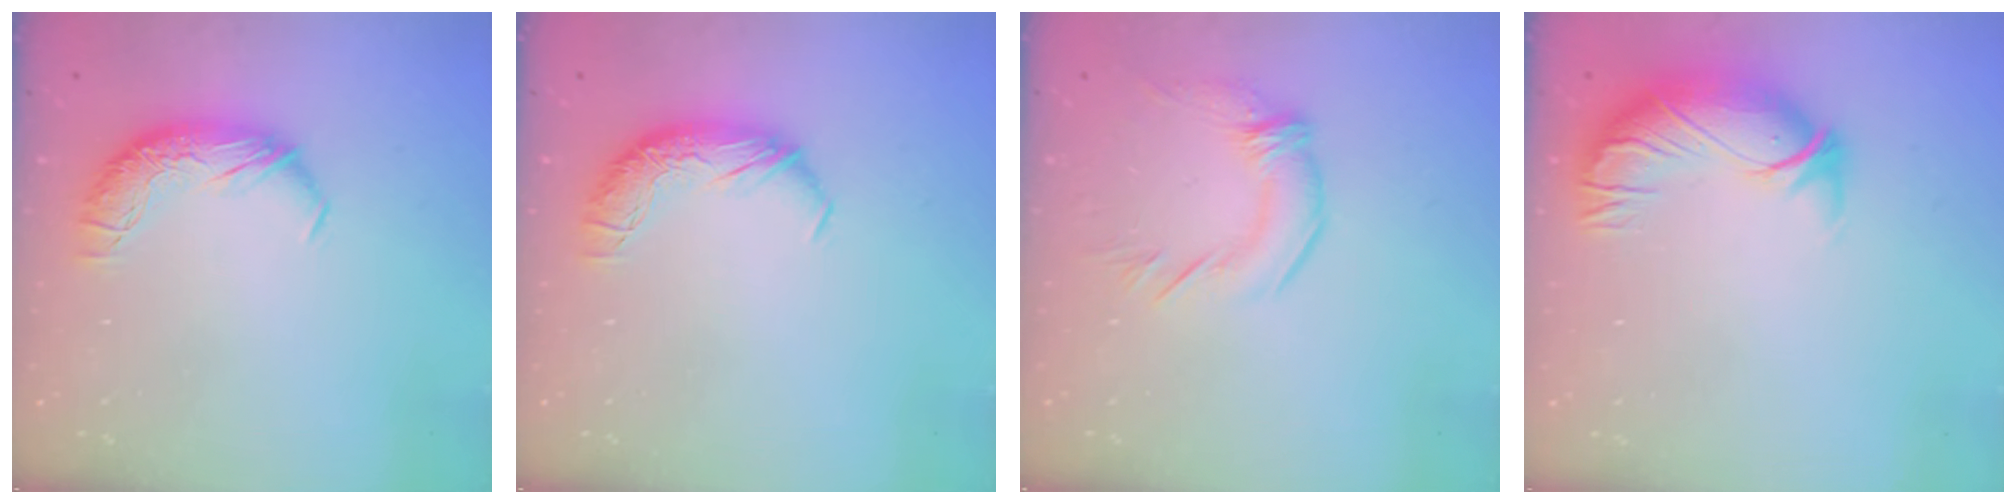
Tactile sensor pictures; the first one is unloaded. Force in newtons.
{"total": 0.0}
{"total": 1.9, "press": 0.8, "slide": 1.7}
{"total": 3.0, "press": 0.3, "slide": 3.0}